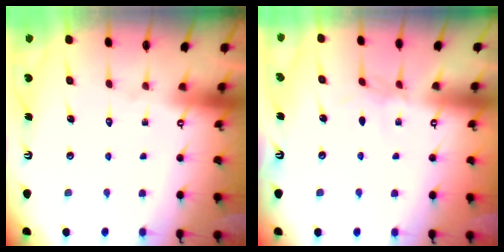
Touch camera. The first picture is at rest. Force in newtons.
{"total": 2.1, "press": 2.0, "slide": 0.5}